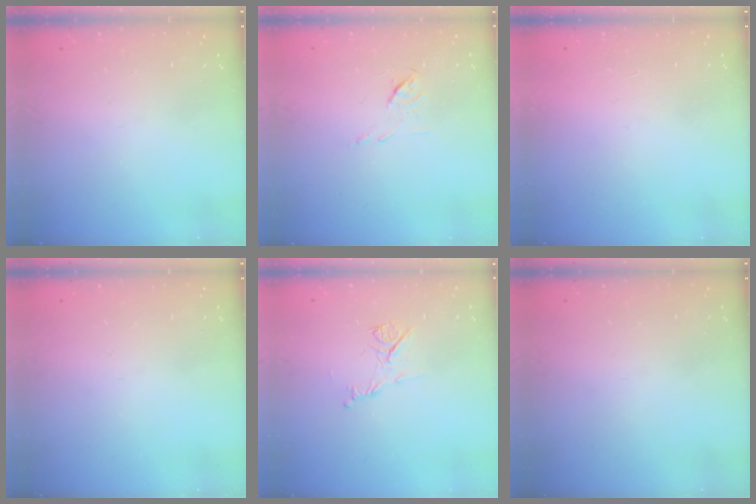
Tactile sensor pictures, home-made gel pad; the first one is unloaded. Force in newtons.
{"total": 4.8, "press": 4.7, "slide": 1.0}
{"total": 1.5, "press": 1.5, "slide": 0.1}
{"total": 0.0}
{"total": 7.2, "press": 7.1, "slide": 0.8}
{"total": 0.0}